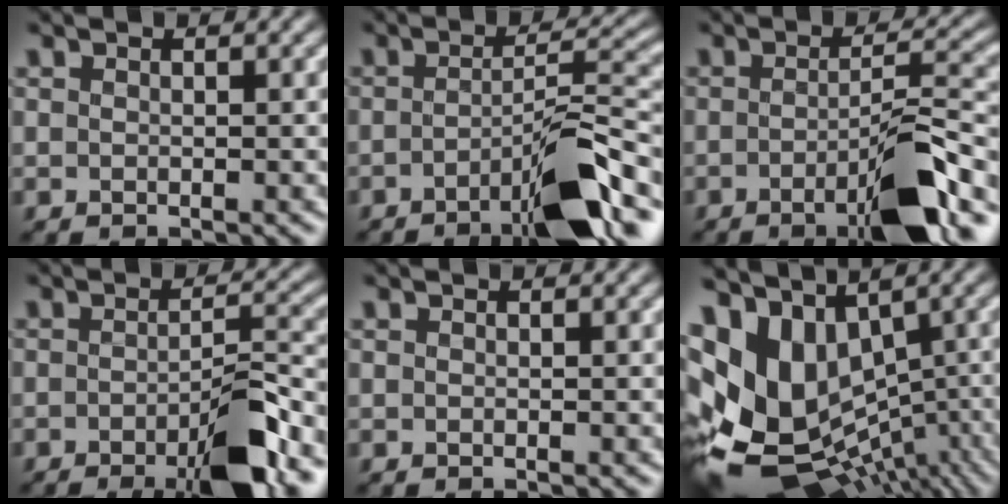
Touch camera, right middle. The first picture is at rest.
{"total": 8.4, "force": [-4.7, 1.5, 6.8], "torque": [-0.095, 0.021, -0.074]}
{"total": 7.7, "force": [-3.8, 1.3, 6.6], "torque": [-0.096, 0.019, -0.058]}
{"total": 6.5, "force": [-3.3, 1.2, 5.5], "torque": [-0.080, 0.012, -0.049]}
{"total": 0.0}
{"total": 12.6, "force": [0.0, 8.8, 9.0], "torque": [-0.186, -0.009, 0.047]}